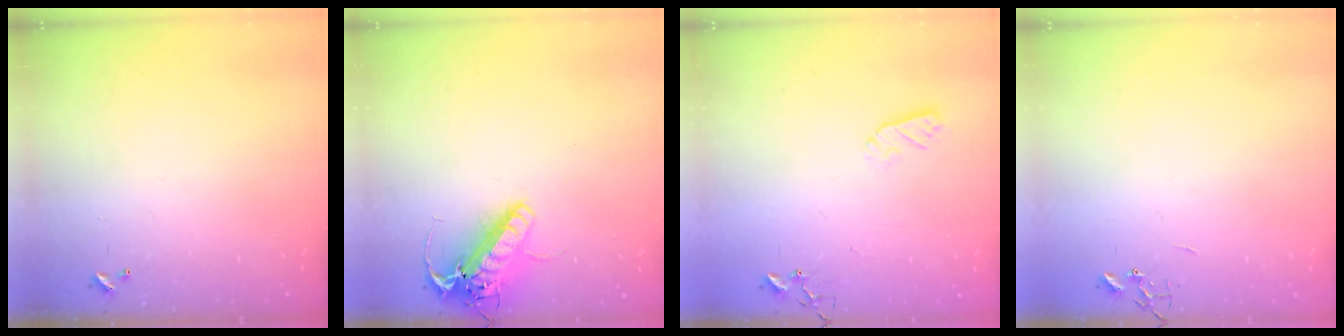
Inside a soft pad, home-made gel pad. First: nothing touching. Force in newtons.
{"total": 15.6, "press": 15.3, "slide": 3.2}
{"total": 4.4, "press": 4.4, "slide": 0.6}
{"total": 0.0}